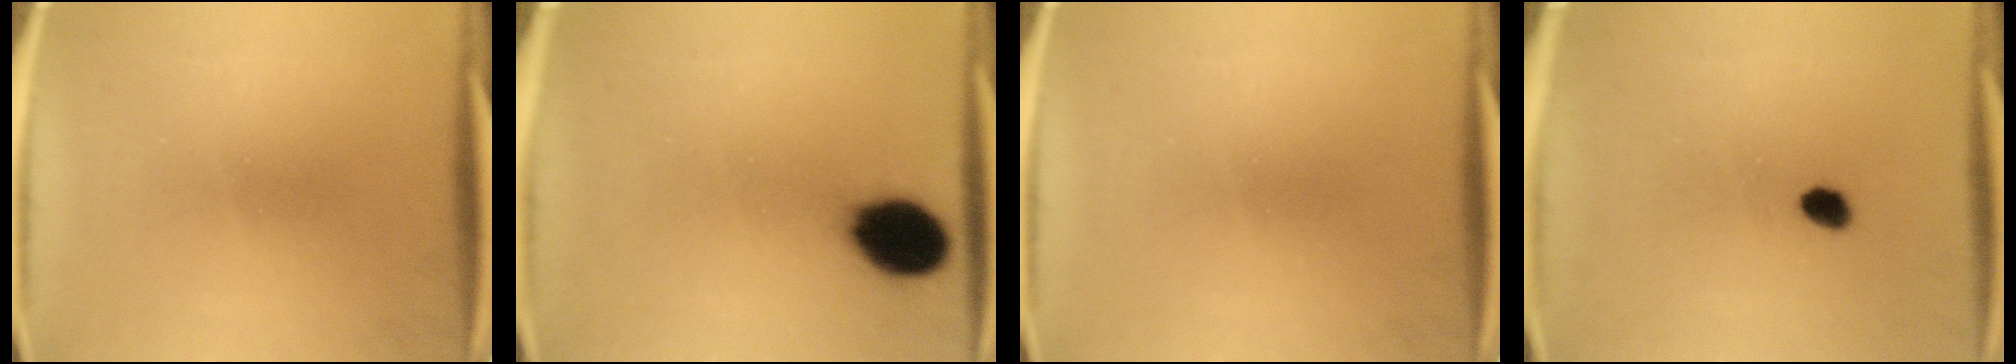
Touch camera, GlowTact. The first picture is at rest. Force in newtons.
{"total": 11.8}
{"total": 0.0}
{"total": 2.5}